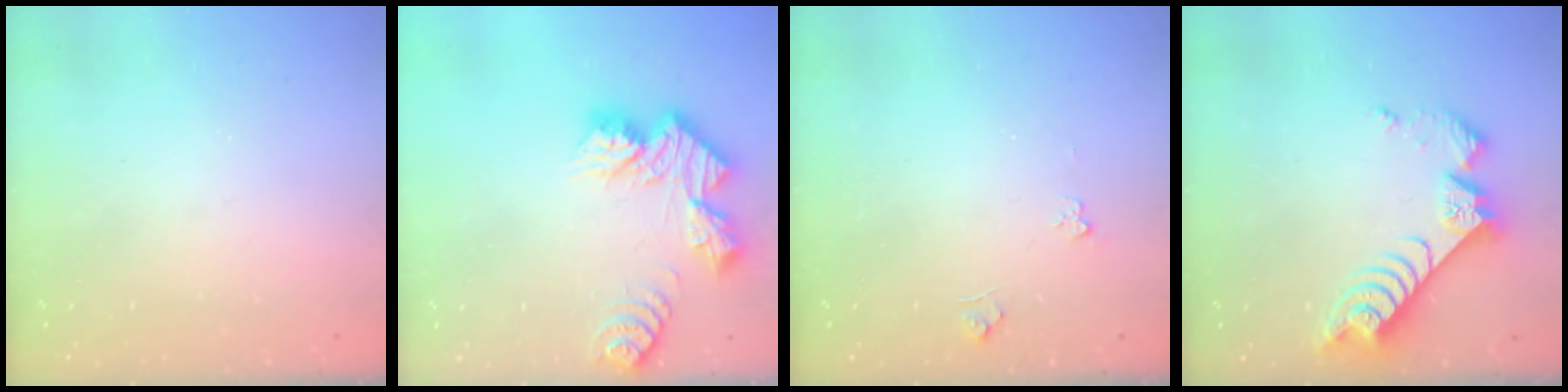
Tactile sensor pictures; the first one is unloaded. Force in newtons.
{"total": 12.8, "press": 12.7, "slide": 1.1}
{"total": 3.6, "press": 3.6, "slide": 0.4}
{"total": 8.4, "press": 8.4, "slide": 0.3}